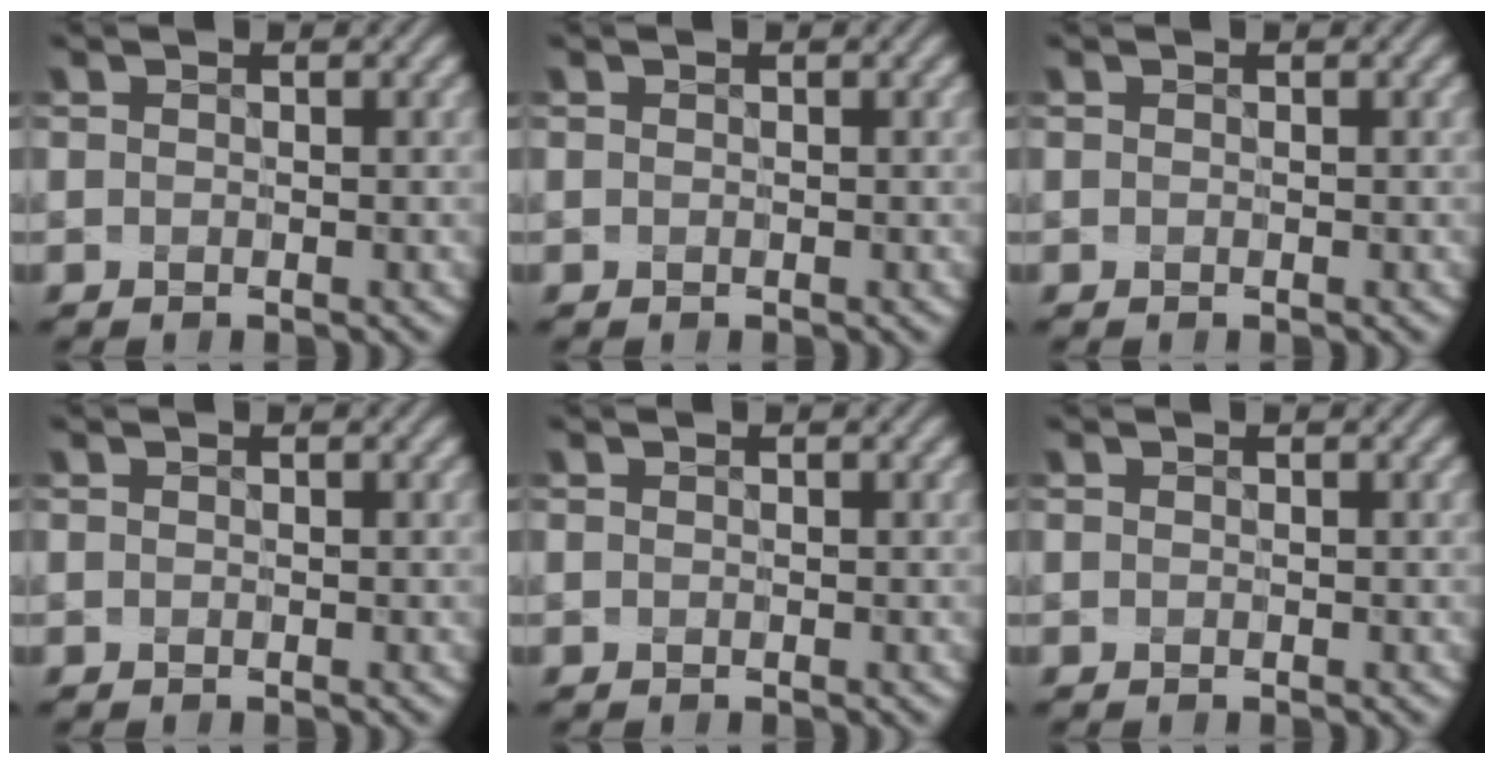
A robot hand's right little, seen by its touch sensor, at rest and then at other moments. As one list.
[{"total": 0.0}, {"total": 0.0}, {"total": 0.0}, {"total": 0.0}, {"total": 0.0}]